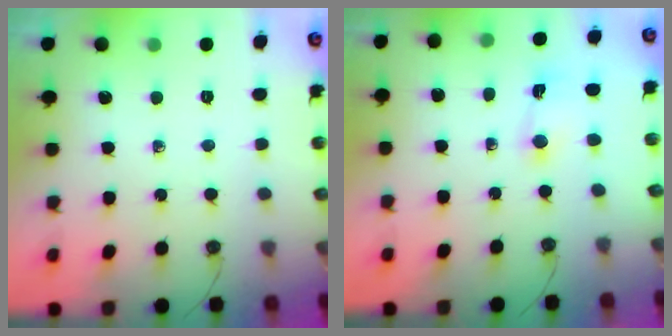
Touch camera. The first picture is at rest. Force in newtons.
{"total": 1.5, "press": 1.5, "slide": 0.1}